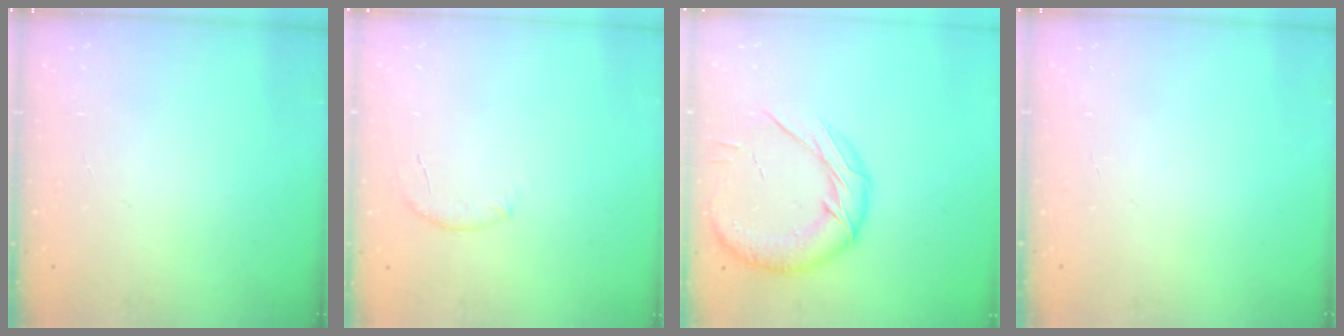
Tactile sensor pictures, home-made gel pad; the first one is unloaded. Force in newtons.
{"total": 6.9, "press": 6.7, "slide": 1.8}
{"total": 18.4, "press": 18.2, "slide": 2.8}
{"total": 0.0}